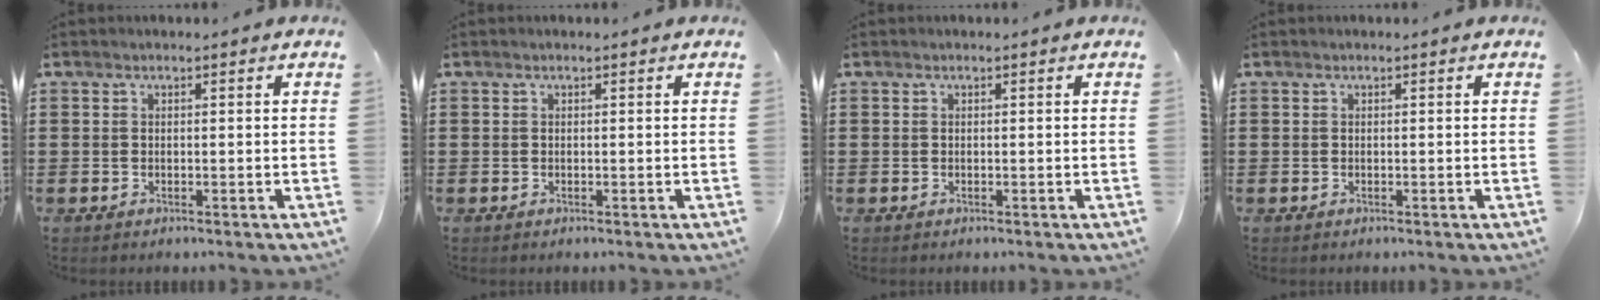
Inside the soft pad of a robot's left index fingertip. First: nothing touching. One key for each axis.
{"total": 0.0}
{"total": 0.0}
{"total": 0.0}